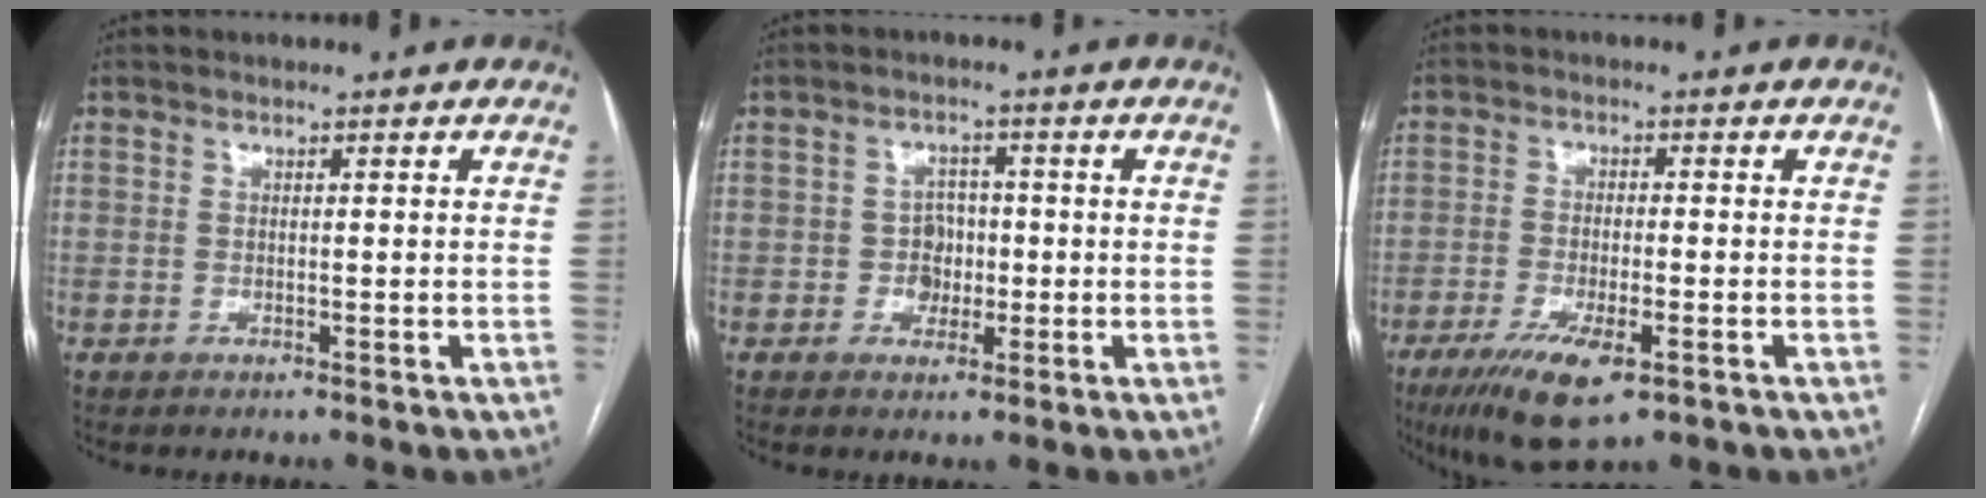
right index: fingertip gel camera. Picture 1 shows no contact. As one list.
[{"total": 3.5, "force": [-0.6, 3.2, 1.4], "torque": [-0.013, 0.011, -0.007]}, {"total": 9.6, "force": [-5.3, 2.7, 7.6], "torque": [-0.131, -0.020, -0.086]}]